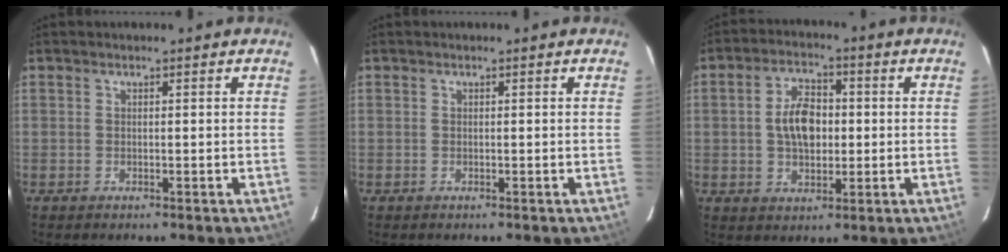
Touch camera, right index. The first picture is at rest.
{"total": 0.0}
{"total": 8.1, "force": [0.2, 5.1, 6.3], "torque": [-0.113, 0.016, 0.007]}